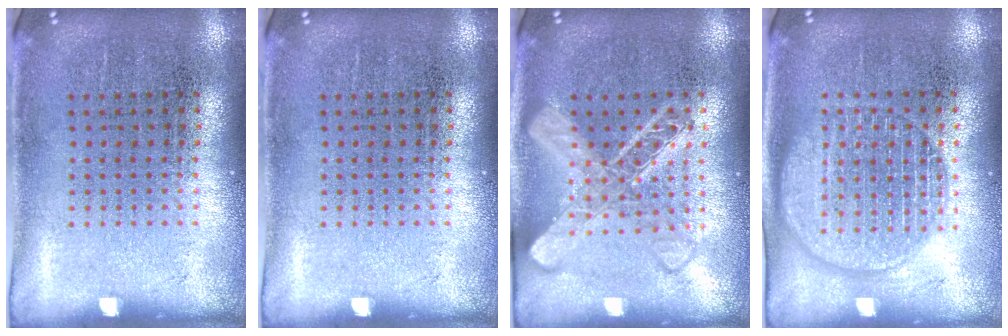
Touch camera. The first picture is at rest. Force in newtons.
{"total": 0.0}
{"total": 3.2, "press": 3.1, "slide": 0.4}
{"total": 1.8, "press": 1.8, "slide": 0.2}